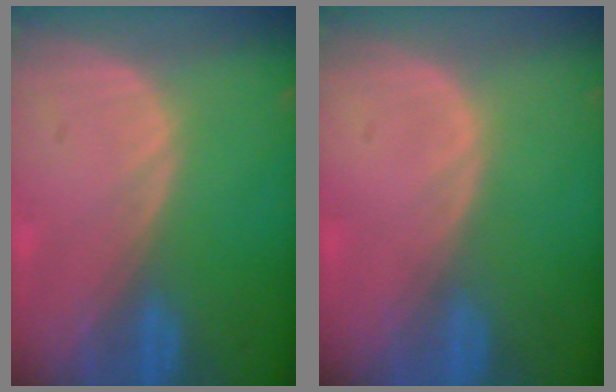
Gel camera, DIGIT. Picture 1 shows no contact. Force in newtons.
{"total": 0.0}